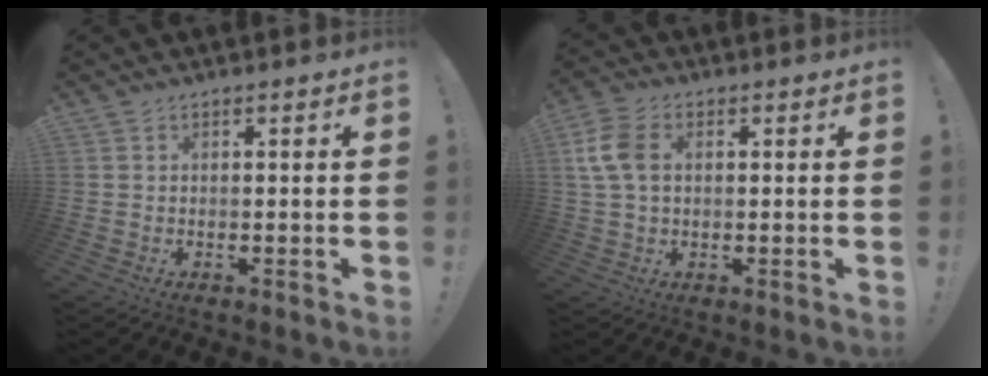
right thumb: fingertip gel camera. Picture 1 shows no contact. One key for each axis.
{"total": 9.7, "fx": 1.7, "fy": 6.7, "fz": 6.8, "tx": -0.150, "ty": 0.012, "tz": 0.036}